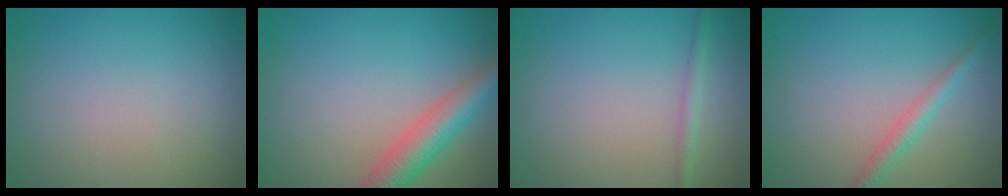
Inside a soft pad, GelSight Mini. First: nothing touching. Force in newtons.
{"total": 5.2, "press": 5.2, "slide": 0.3}
{"total": 1.3, "press": 1.3, "slide": 0.0}
{"total": 1.9, "press": 1.9, "slide": 0.1}